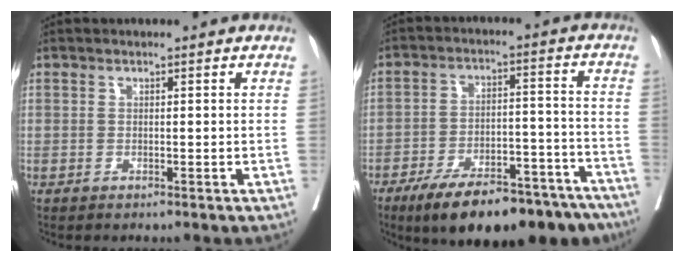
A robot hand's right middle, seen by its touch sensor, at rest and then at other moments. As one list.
[{"total": 20.0, "force": [-15.6, 6.1, 10.9], "torque": [-0.119, 0.020, -0.231]}]